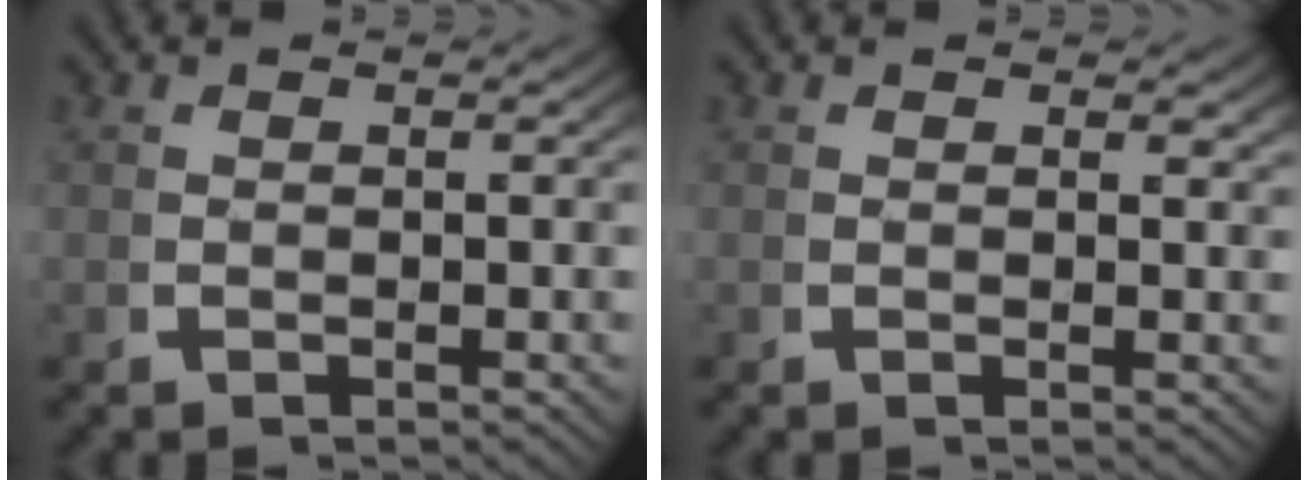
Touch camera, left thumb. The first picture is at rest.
{"total": 0.8, "force": [0.6, 0.3, 0.3], "torque": [-0.002, -0.005, 0.008]}